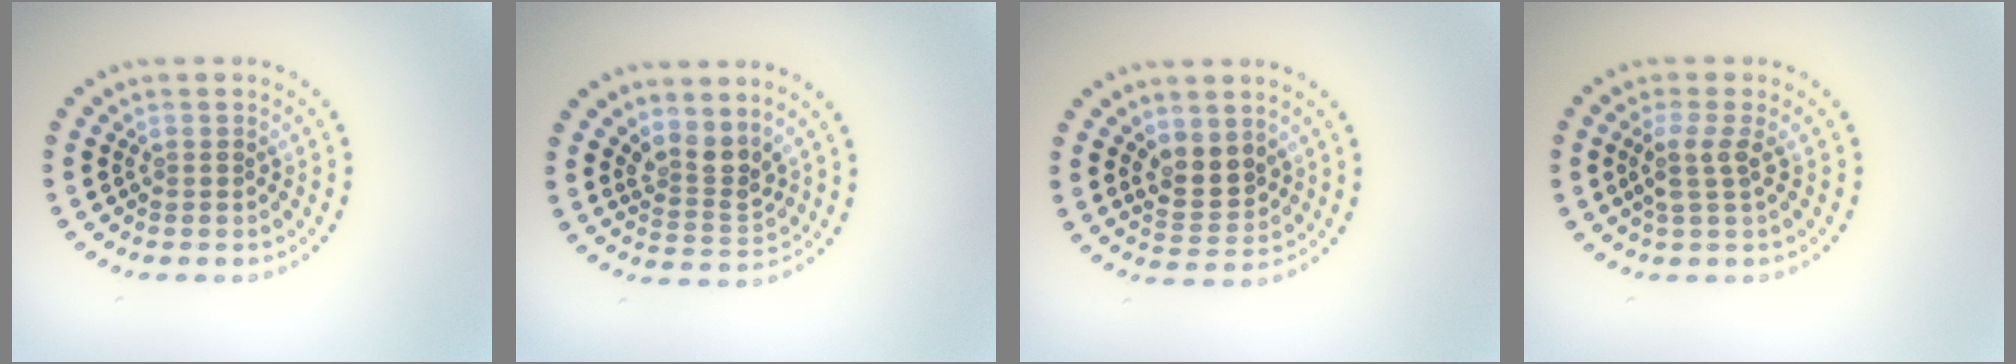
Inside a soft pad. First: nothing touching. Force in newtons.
{"total": 2.8, "press": 2.0, "slide": 1.9}
{"total": 3.0, "press": 2.8, "slide": 1.1}
{"total": 2.1, "press": 1.7, "slide": 1.3}